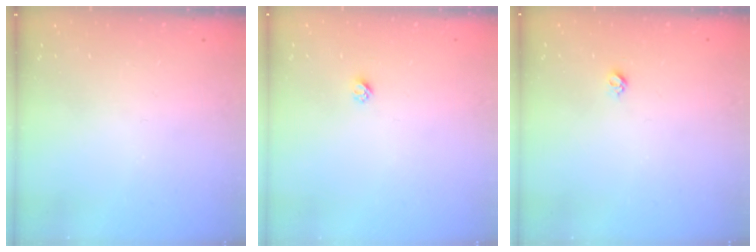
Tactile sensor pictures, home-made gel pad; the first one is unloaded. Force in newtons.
{"total": 2.3, "press": 2.3, "slide": 0.2}
{"total": 3.3, "press": 3.3, "slide": 0.5}